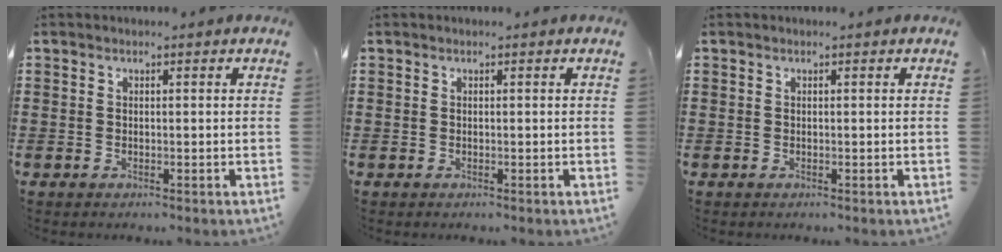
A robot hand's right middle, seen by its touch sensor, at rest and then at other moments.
{"total": 0.0}
{"total": 0.0}